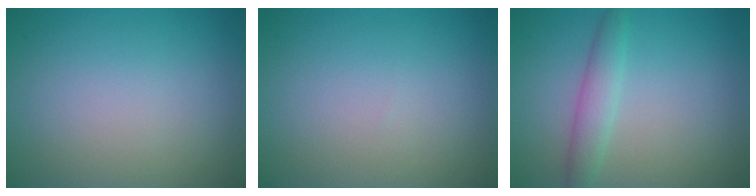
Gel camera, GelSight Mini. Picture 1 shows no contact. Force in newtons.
{"total": 0.0}
{"total": 2.5, "press": 2.5, "slide": 0.1}